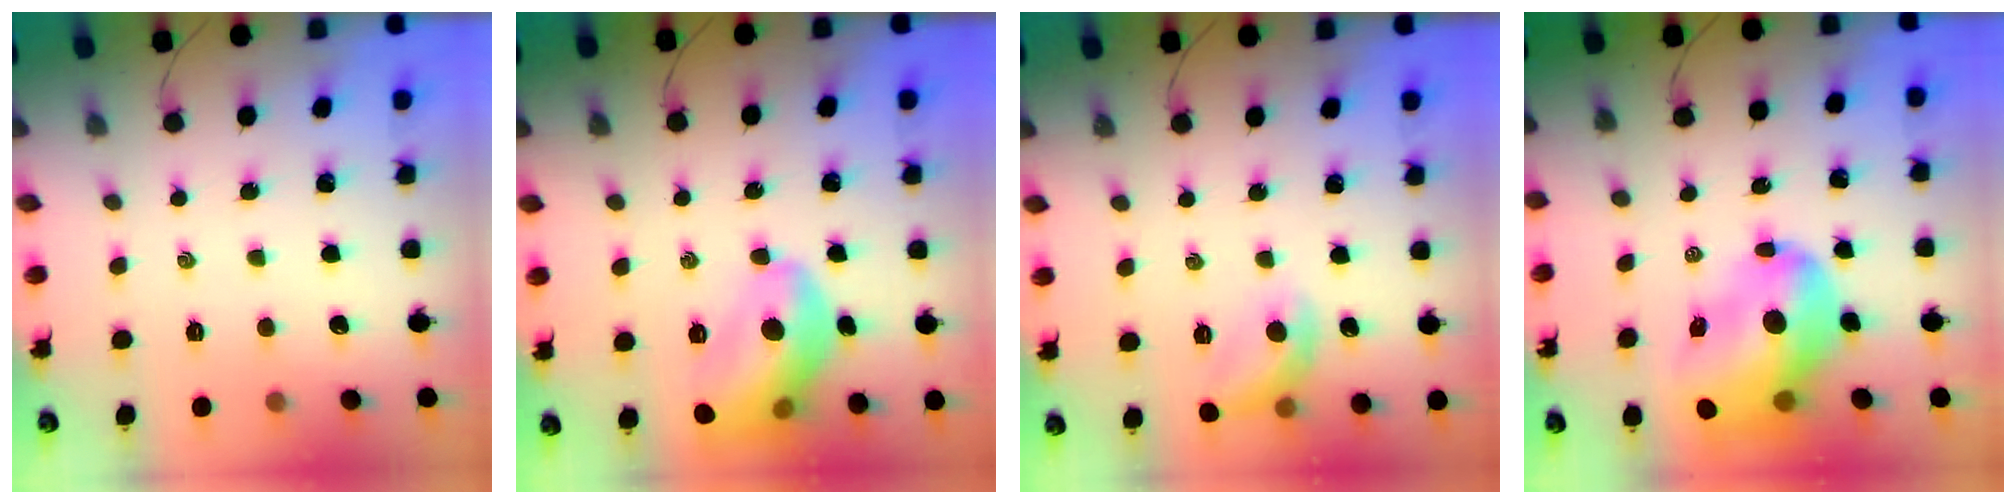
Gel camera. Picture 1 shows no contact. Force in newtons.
{"total": 15.0, "press": 15.0, "slide": 1.3}
{"total": 9.9, "press": 9.9, "slide": 0.2}
{"total": 16.9, "press": 16.2, "slide": 4.9}